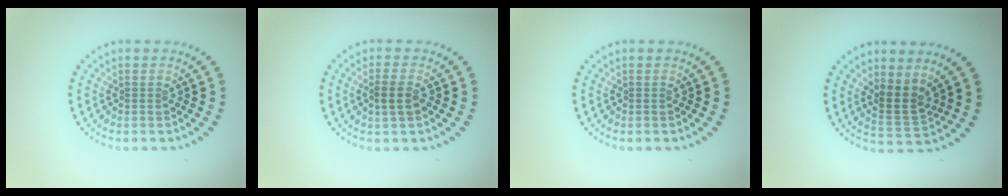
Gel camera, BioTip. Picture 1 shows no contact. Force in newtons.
{"total": 1.7, "press": 1.6, "slide": 0.6}
{"total": 0.0}
{"total": 2.7, "press": 2.2, "slide": 1.7}